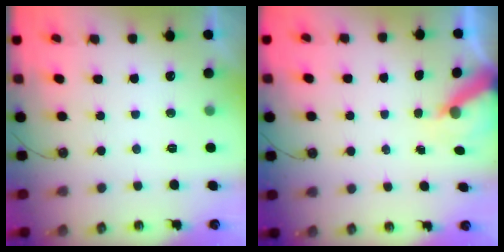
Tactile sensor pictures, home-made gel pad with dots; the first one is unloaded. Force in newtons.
{"total": 5.6, "press": 5.5, "slide": 0.5}